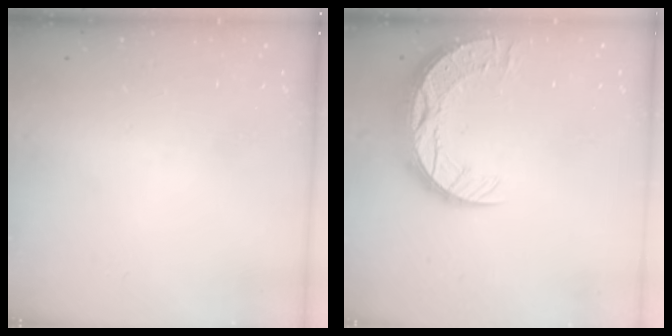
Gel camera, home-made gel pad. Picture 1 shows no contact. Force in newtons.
{"total": 13.3, "press": 13.3, "slide": 0.9}